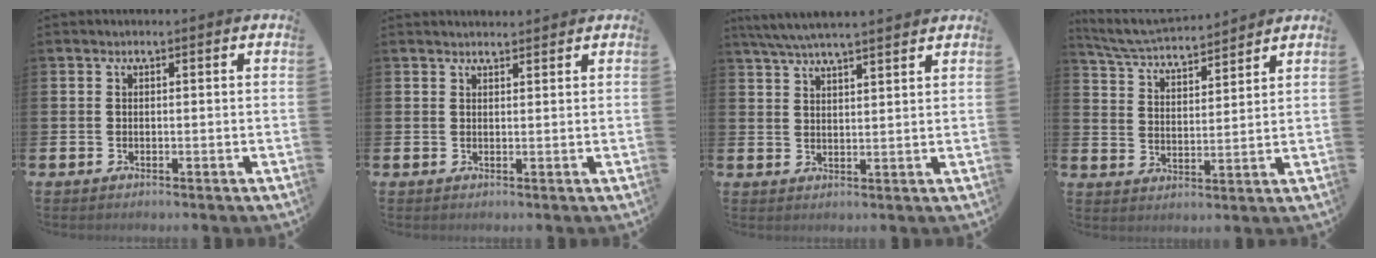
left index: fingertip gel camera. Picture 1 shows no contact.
{"total": 1.5, "force": [1.5, 0.2, 0.1], "torque": [0.013, -0.010, 0.024]}
{"total": 5.2, "force": [4.9, 0.1, 1.7], "torque": [-0.051, -0.014, 0.091]}
{"total": 5.5, "force": [5.4, 0.4, 1.0], "torque": [-0.039, -0.038, 0.093]}